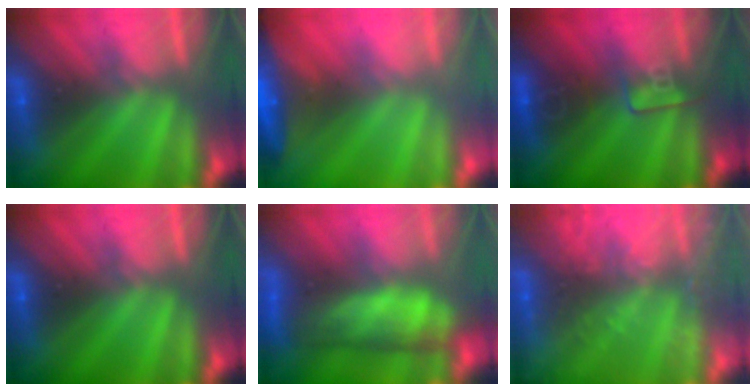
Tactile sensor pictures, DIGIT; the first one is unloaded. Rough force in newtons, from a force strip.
{"total": 7.5}
{"total": 2.5}
{"total": 0.0}
{"total": 6.2}
{"total": 11.8}